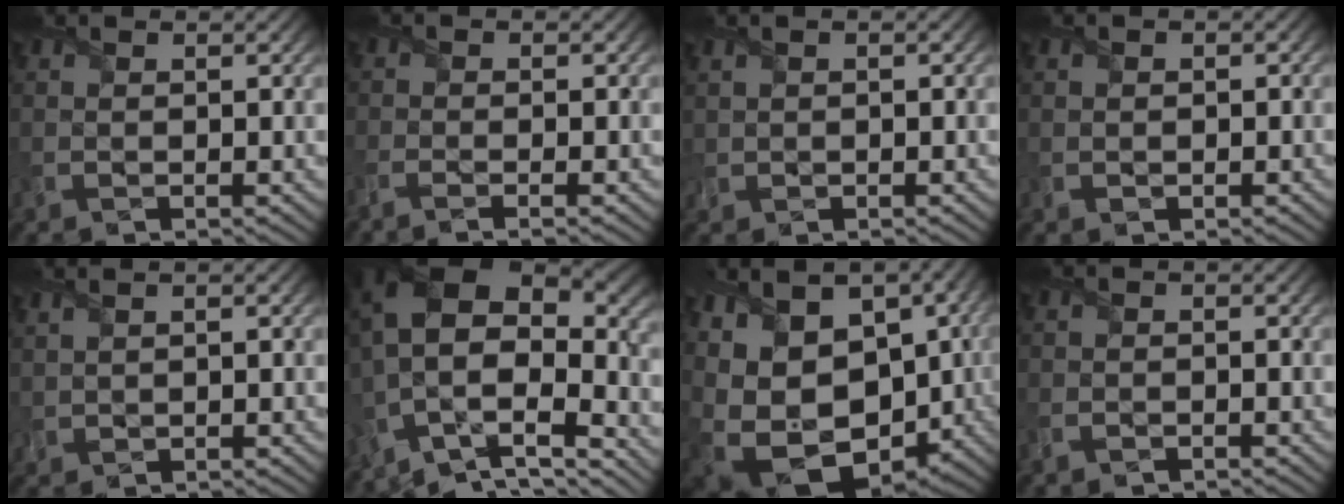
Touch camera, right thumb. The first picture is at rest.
{"total": 2.2, "force": [-1.6, 0.0, 1.6], "torque": [-0.038, -0.003, -0.035]}
{"total": 0.6, "force": [0.3, 0.4, 0.2], "torque": [-0.011, 0.001, 0.008]}
{"total": 0.5, "force": [-0.3, 0.4, -0.1], "torque": [0.000, -0.001, -0.007]}
{"total": 0.8, "force": [0.5, 0.1, 0.5], "torque": [-0.017, 0.004, 0.017]}
{"total": 16.5, "force": [-3.1, 9.6, 13.1], "torque": [-0.242, -0.013, -0.040]}
{"total": 19.2, "force": [-3.5, 14.8, 11.7], "torque": [-0.246, -0.020, -0.048]}
{"total": 1.7, "force": [-1.5, 0.8, 0.5], "torque": [-0.010, -0.004, -0.030]}